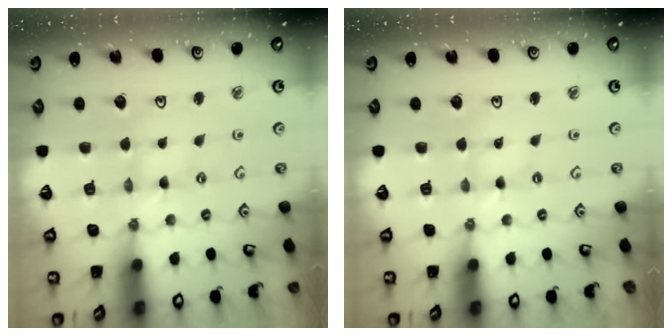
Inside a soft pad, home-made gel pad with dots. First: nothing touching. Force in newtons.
{"total": 0.0}